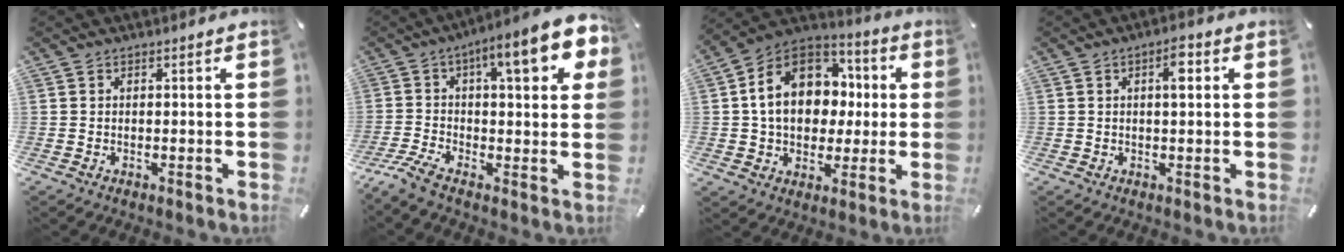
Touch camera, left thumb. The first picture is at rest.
{"total": 16.4, "force": [4.6, 5.6, 14.7], "torque": [-0.211, -0.021, 0.067]}
{"total": 16.6, "force": [1.8, 13.3, 9.8], "torque": [-0.182, 0.004, 0.035]}
{"total": 4.1, "force": [1.2, 1.3, 3.7], "torque": [-0.053, -0.001, 0.012]}